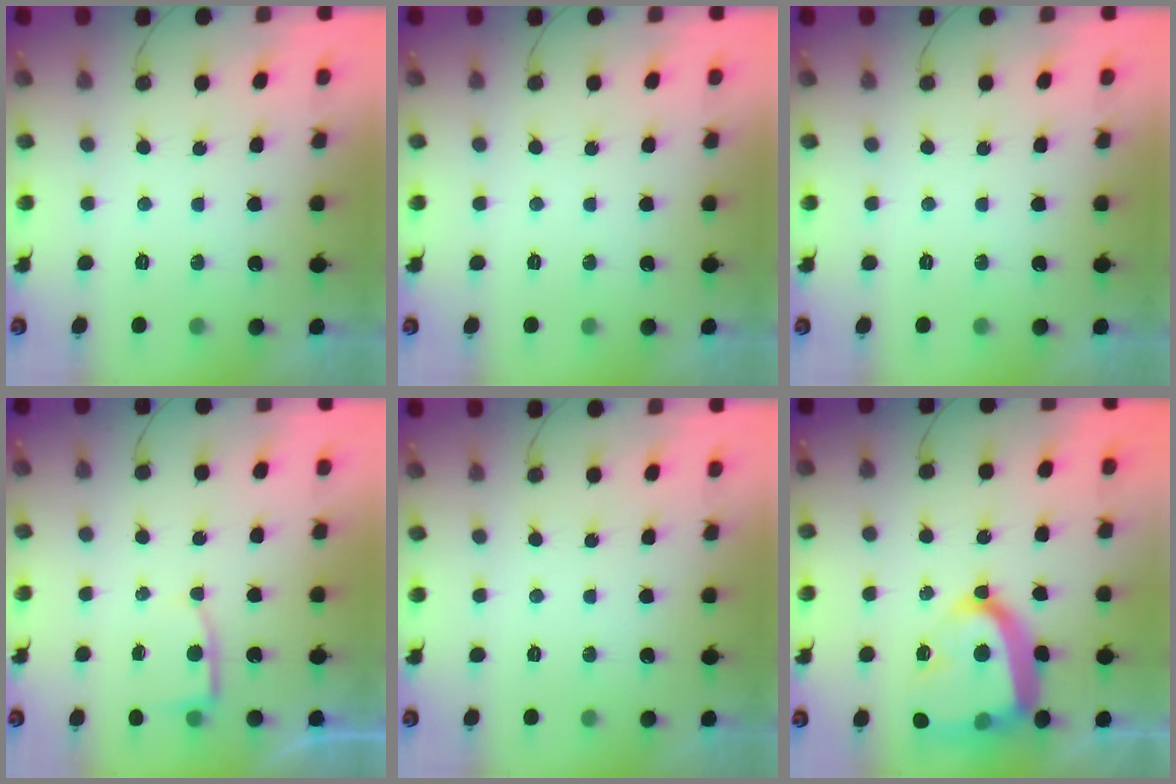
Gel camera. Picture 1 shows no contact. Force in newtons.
{"total": 0.0}
{"total": 0.0}
{"total": 3.7, "press": 3.6, "slide": 0.4}
{"total": 0.0}
{"total": 20.2, "press": 20.1, "slide": 1.9}